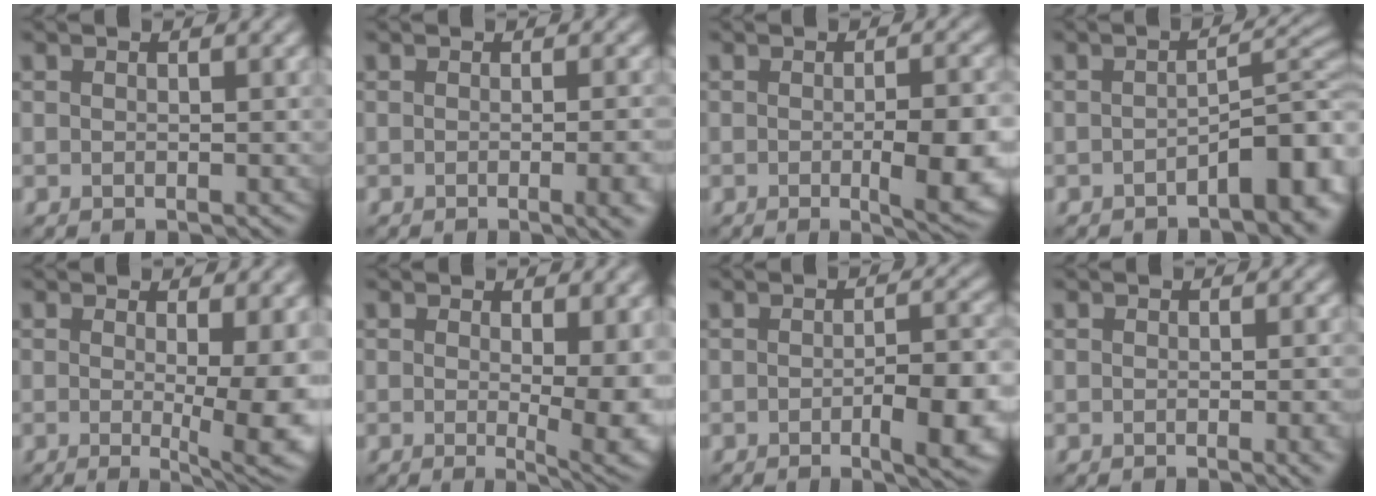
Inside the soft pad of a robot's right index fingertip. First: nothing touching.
{"total": 6.0, "force": [-1.3, 2.6, 5.3], "torque": [-0.026, 0.000, -0.008]}
{"total": 6.7, "force": [-1.3, 1.8, 6.4], "torque": [-0.086, -0.014, -0.009]}
{"total": 5.5, "force": [-2.3, 2.0, 4.6], "torque": [-0.058, 0.012, -0.035]}
{"total": 8.0, "force": [-0.2, 2.0, 7.8], "torque": [-0.068, -0.009, -0.008]}
{"total": 6.6, "force": [0.2, 2.1, 6.3], "torque": [-0.059, -0.012, 0.004]}
{"total": 6.5, "force": [-2.0, 1.9, 5.9], "torque": [-0.083, -0.007, -0.023]}
{"total": 3.2, "force": [-0.7, 1.1, 2.9], "torque": [-0.024, -0.005, -0.006]}